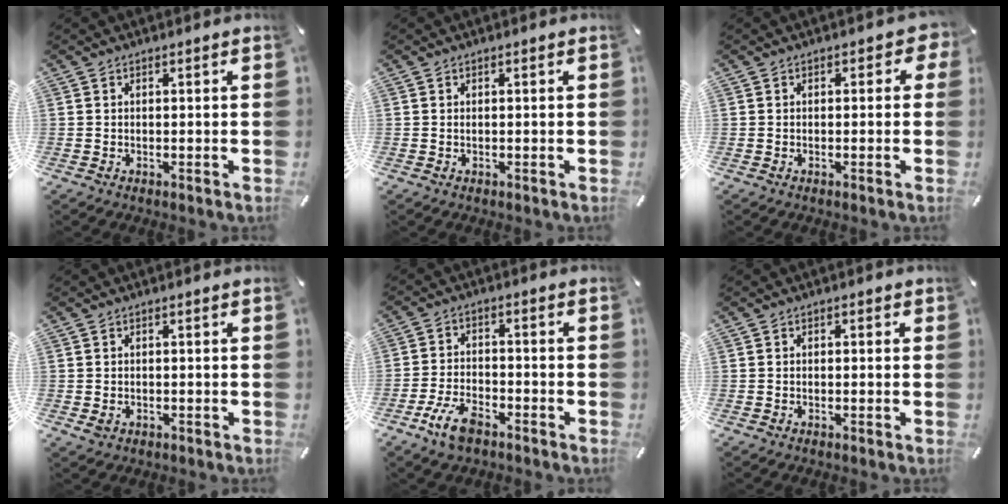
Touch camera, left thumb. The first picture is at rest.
{"total": 0.0}
{"total": 2.2, "force": [0.0, 1.6, 1.6], "torque": [-0.014, 0.002, -0.005]}
{"total": 1.4, "force": [-0.5, 1.2, 0.7], "torque": [-0.018, 0.000, -0.011]}
{"total": 7.7, "force": [-4.7, 3.7, 4.8], "torque": [-0.109, 0.013, -0.089]}
{"total": 0.7, "force": [-0.2, 0.5, 0.4], "torque": [-0.008, 0.003, -0.006]}